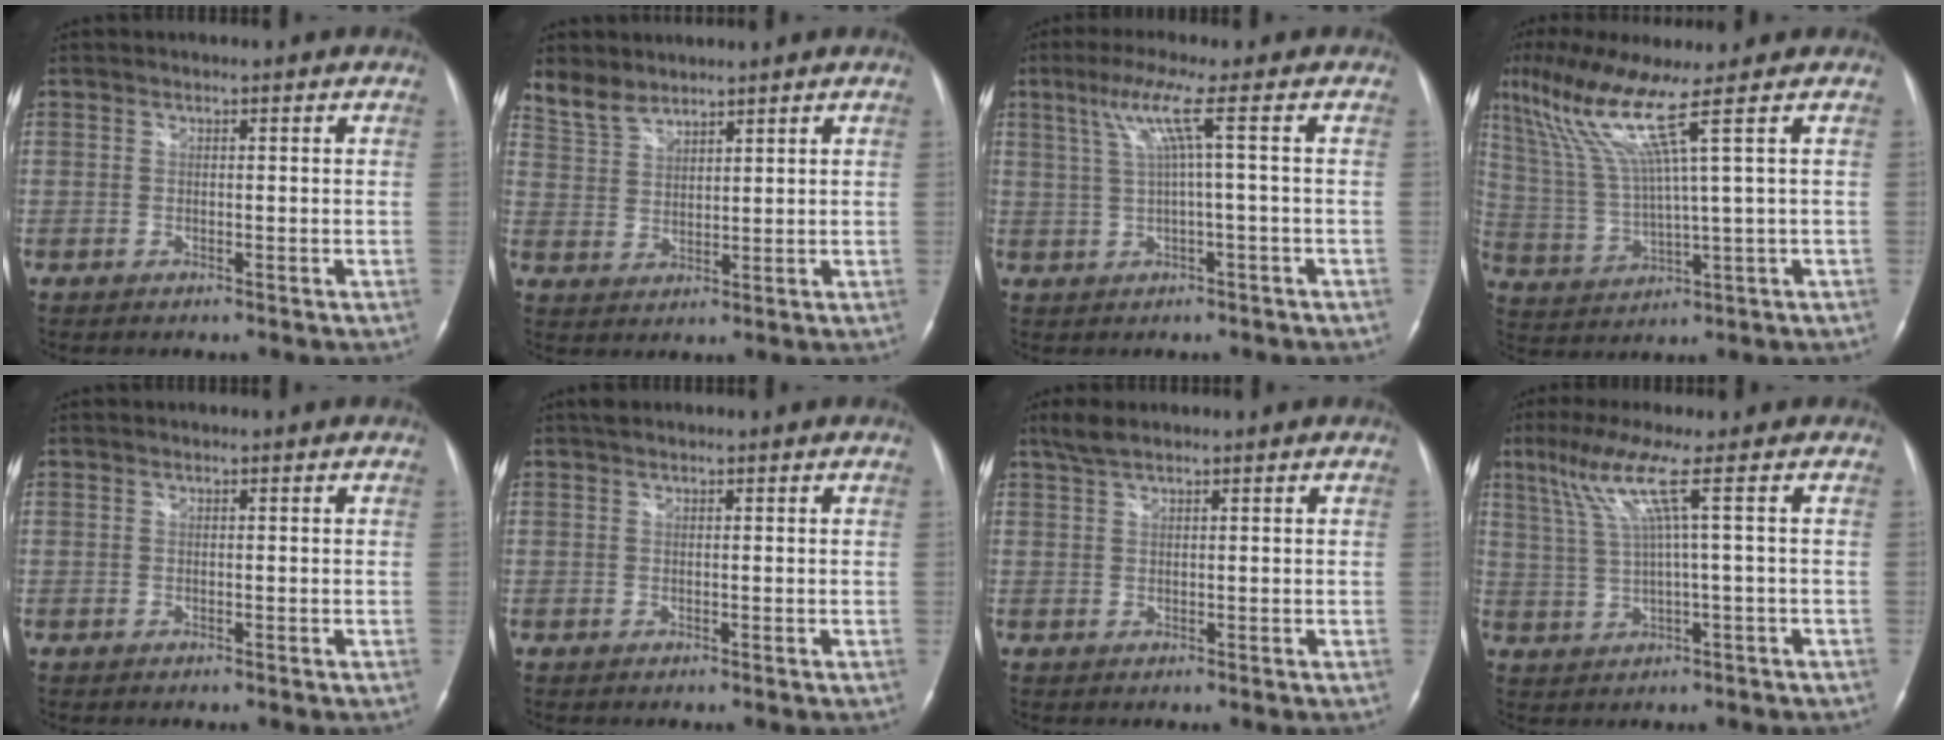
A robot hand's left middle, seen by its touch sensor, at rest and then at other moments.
{"total": 4.8, "force": [4.4, 1.8, 0.7], "torque": [-0.021, 0.011, 0.097]}
{"total": 5.4, "force": [1.5, -1.5, 4.9], "torque": [-0.106, 0.016, 0.037]}
{"total": 10.2, "force": [5.6, -2.3, 8.2], "torque": [-0.173, 0.004, 0.118]}
{"total": 0.0}
{"total": 1.1, "force": [0.9, 0.4, 0.5], "torque": [-0.013, 0.017, 0.015]}
{"total": 2.6, "force": [2.1, 0.5, 1.5], "torque": [-0.038, 0.011, 0.045]}
{"total": 6.9, "force": [2.8, -1.7, 6.0], "torque": [-0.127, 0.014, 0.064]}